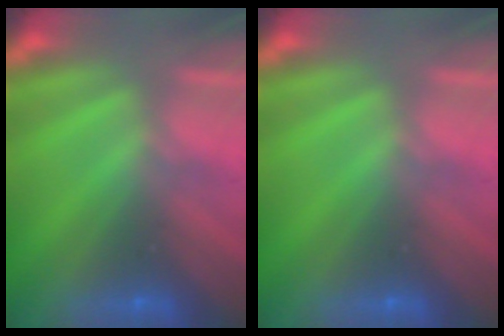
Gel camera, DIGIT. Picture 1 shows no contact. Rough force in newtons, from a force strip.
{"total": 0.0}